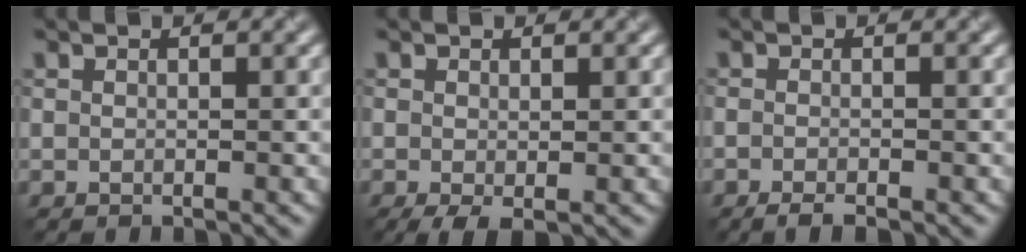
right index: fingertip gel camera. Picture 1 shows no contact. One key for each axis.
{"total": 1.8, "fx": -0.6, "fy": 0.7, "fz": 1.5, "tx": -0.033, "ty": -0.008, "tz": -0.011}
{"total": 1.6, "fx": -1.1, "fy": 0.3, "fz": 1.1, "tx": -0.017, "ty": -0.004, "tz": -0.023}